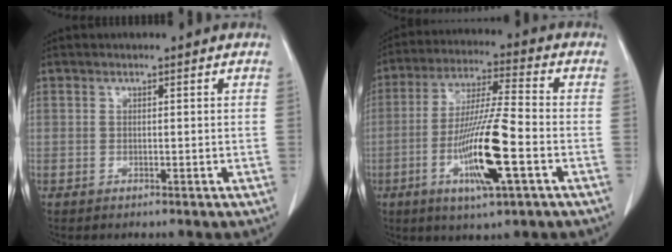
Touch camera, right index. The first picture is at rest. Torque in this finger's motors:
{"motor_torque": [2.14, 0.00, 0.42, 0.12]}